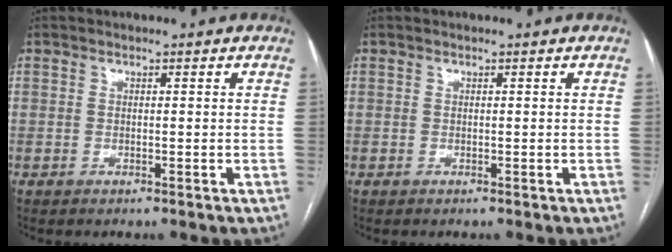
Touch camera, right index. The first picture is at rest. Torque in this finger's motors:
{"motor_torque": [0.00, 0.00, 0.00, 0.00]}